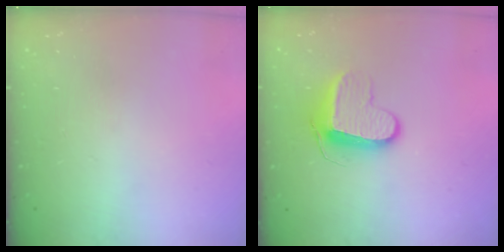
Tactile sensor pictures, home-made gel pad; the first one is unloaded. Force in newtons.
{"total": 9.9, "press": 9.9, "slide": 0.3}